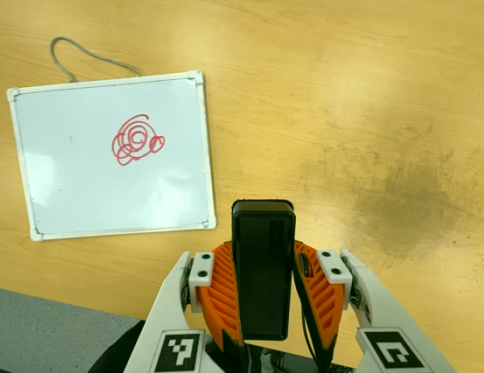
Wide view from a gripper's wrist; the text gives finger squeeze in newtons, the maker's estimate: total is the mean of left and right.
{"total": 5.0, "left": 3.3, "right": 6.8}